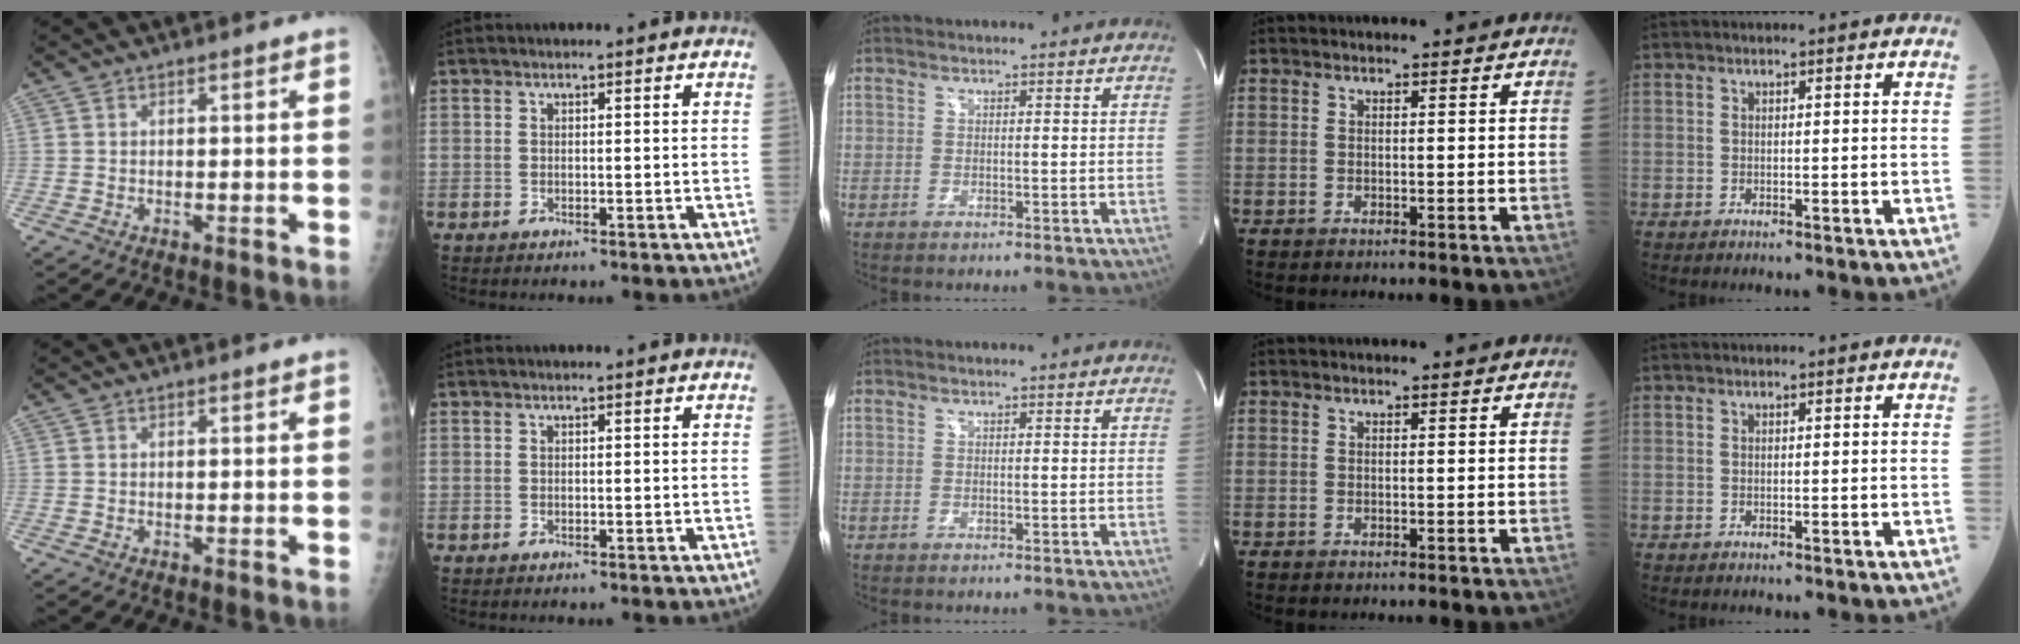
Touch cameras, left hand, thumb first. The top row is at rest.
{}